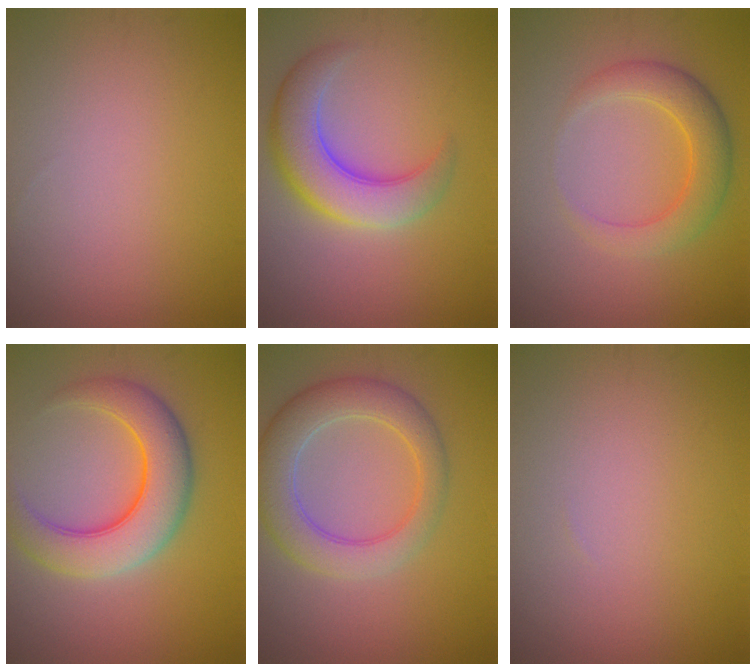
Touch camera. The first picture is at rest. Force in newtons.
{"total": 6.4, "press": 6.4, "slide": 0.4}
{"total": 4.0, "press": 4.0, "slide": 0.2}
{"total": 7.0, "press": 7.0, "slide": 0.2}
{"total": 5.7, "press": 5.7, "slide": 0.2}
{"total": 0.0}